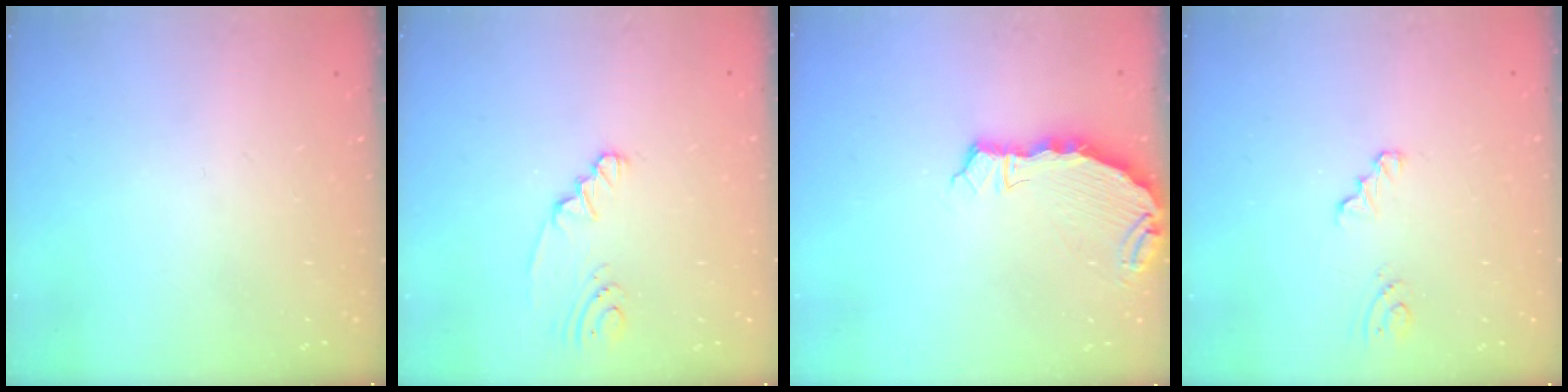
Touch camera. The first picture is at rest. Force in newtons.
{"total": 2.5, "press": 2.3, "slide": 0.8}
{"total": 6.6, "press": 5.3, "slide": 4.0}
{"total": 2.3, "press": 2.3, "slide": 0.2}